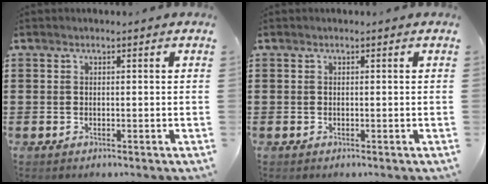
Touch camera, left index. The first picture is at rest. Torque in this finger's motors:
{"motor_torque": [0.00, -0.10, 0.00, 0.00]}